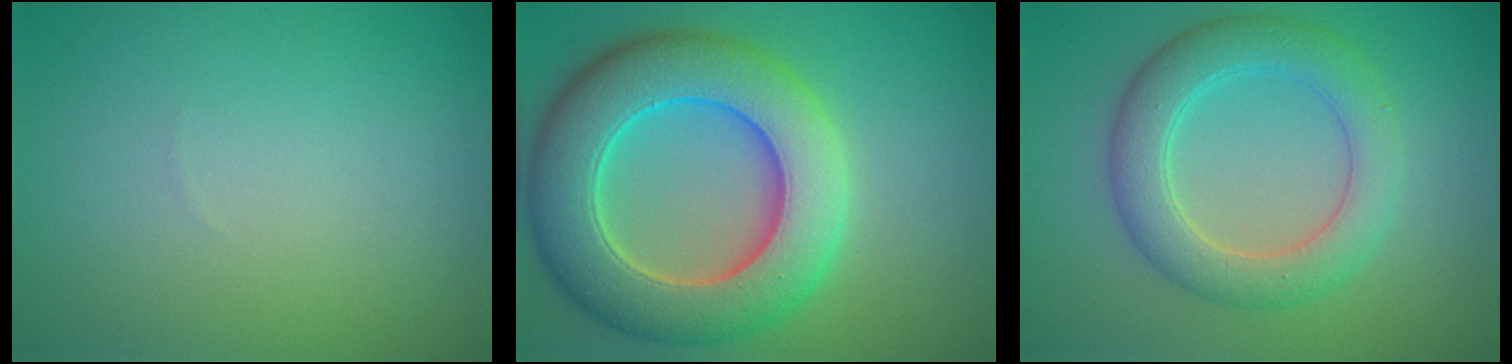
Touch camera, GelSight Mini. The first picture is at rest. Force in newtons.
{"total": 10.7, "press": 10.6, "slide": 0.6}
{"total": 5.1, "press": 5.1, "slide": 0.1}